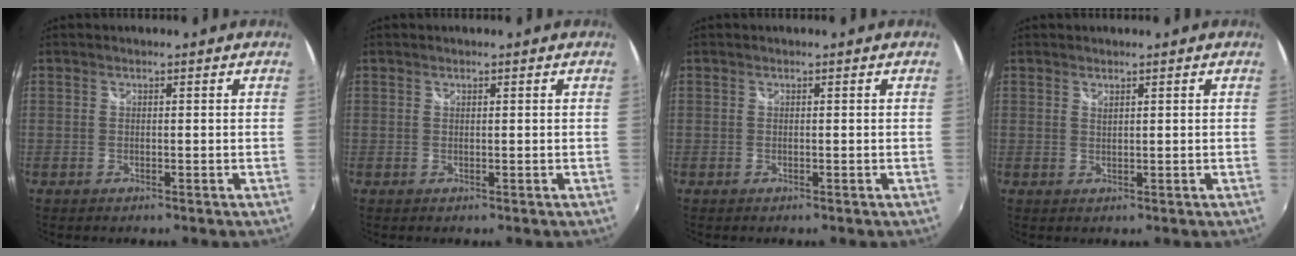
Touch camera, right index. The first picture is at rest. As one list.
[{"total": 0.0}, {"total": 0.0}, {"total": 0.9, "force": [0.7, 0.2, 0.4], "torque": [-0.006, 0.000, 0.013]}]